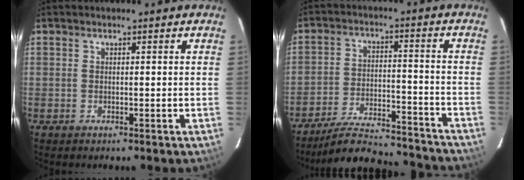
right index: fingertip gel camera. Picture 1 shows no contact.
{"total": 20.6, "force": [-19.0, 4.4, 6.7], "torque": [-0.132, 0.008, -0.257]}